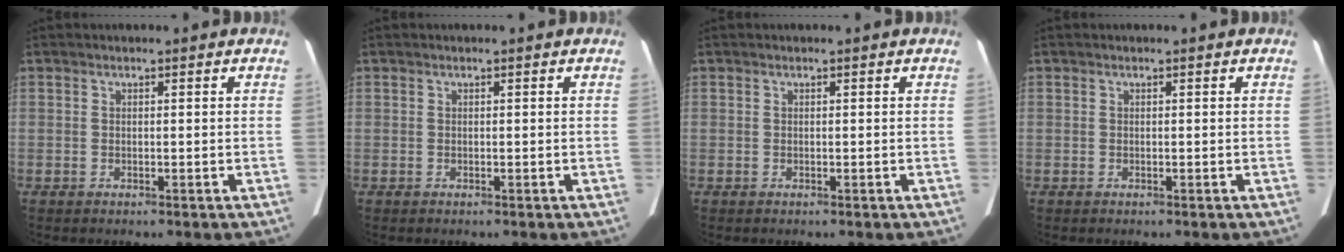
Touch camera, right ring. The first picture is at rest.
{"total": 0.0}
{"total": 0.0}
{"total": 0.0}